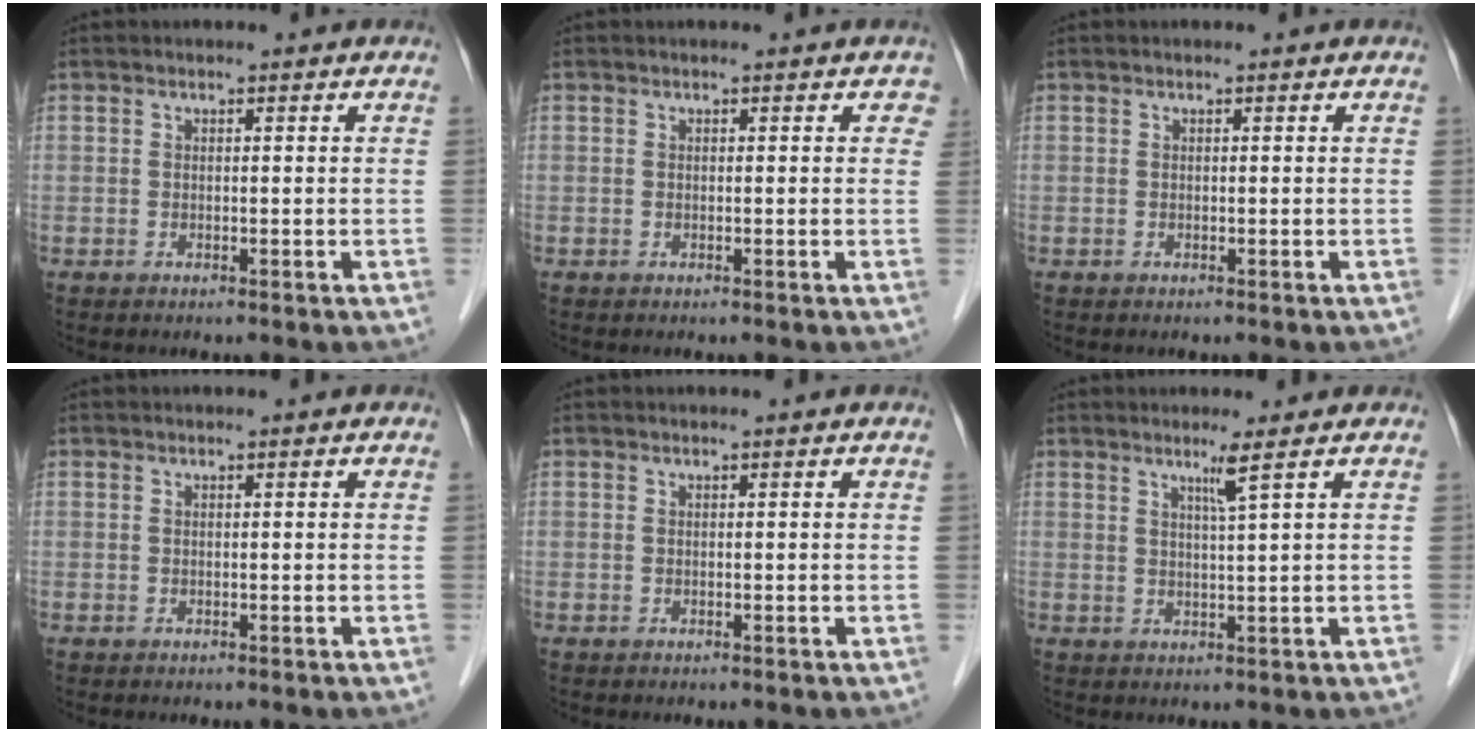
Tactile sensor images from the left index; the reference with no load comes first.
{"total": 0.8, "force": [0.3, 0.7, 0.3], "torque": [0.017, 0.004, -0.006]}
{"total": 0.0}
{"total": 0.0}
{"total": 0.0}
{"total": 2.6, "force": [1.4, -1.1, 1.9], "torque": [-0.041, -0.010, 0.033]}